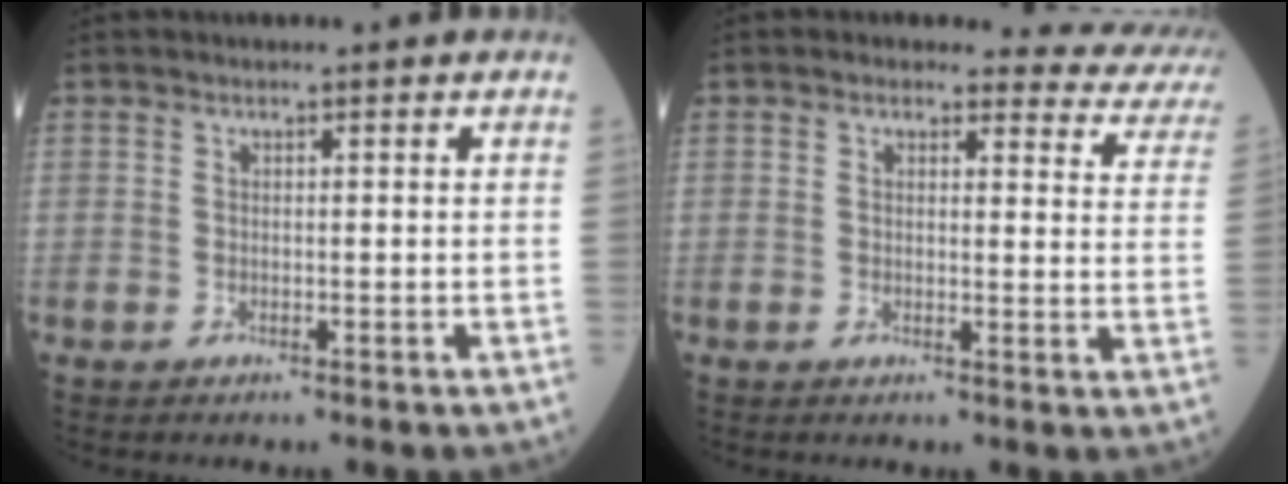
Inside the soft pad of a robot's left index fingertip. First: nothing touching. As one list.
[{"total": 10.5, "force": [9.9, 3.5, 1.4], "torque": [0.030, -0.035, 0.065]}]